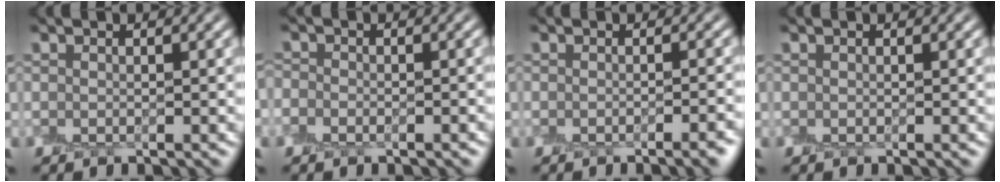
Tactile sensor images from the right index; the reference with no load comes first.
{"total": 1.3, "force": [-1.0, 0.8, 0.2], "torque": [0.002, 0.003, -0.024]}
{"total": 2.8, "force": [-2.0, 0.4, 1.9], "torque": [-0.016, -0.001, -0.023]}
{"total": 0.0}